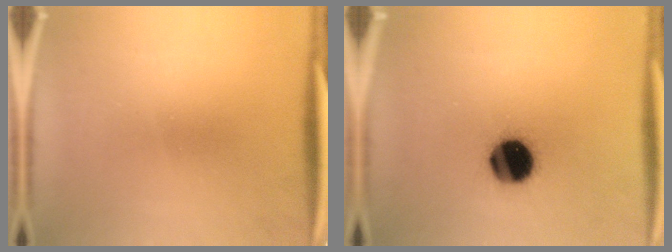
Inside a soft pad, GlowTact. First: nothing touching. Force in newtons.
{"total": 14.9}